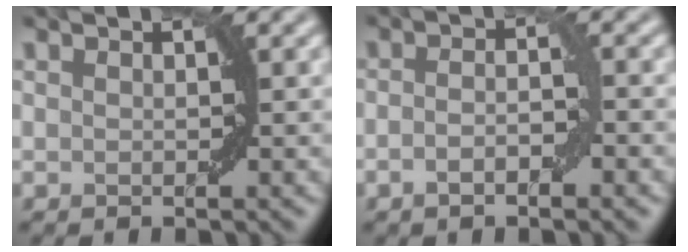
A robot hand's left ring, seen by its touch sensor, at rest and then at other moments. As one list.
[{"total": 2.5, "force": [-0.9, 0.6, 2.3], "torque": [-0.039, 0.002, -0.018]}]